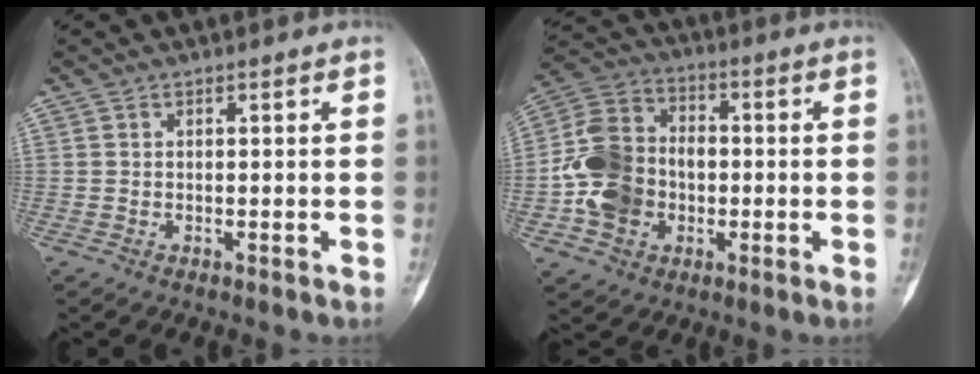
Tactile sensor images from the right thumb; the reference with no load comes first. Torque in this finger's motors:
{"motor_torque": [1.55, 1.88, 0.92, -0.91, 0.23]}